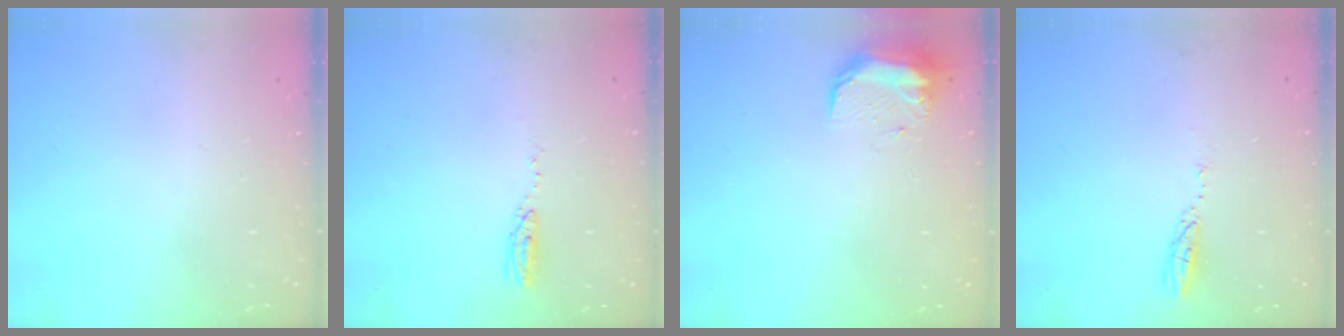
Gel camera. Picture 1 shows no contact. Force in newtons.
{"total": 14.7, "press": 6.3, "slide": 13.3}
{"total": 9.3, "press": 9.3, "slide": 0.7}
{"total": 3.5, "press": 3.5, "slide": 0.3}